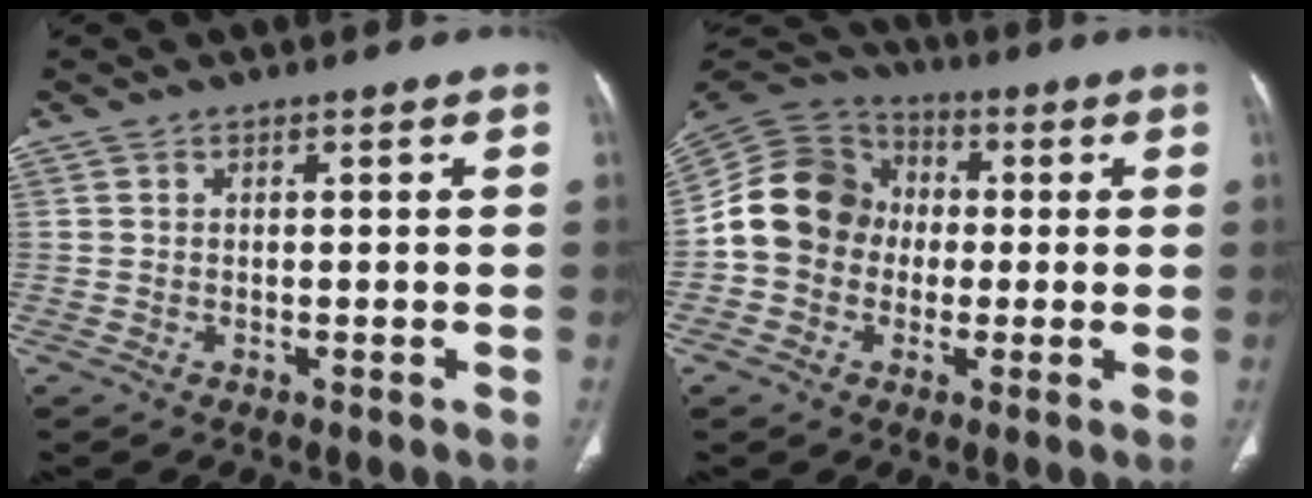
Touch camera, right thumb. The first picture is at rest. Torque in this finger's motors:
{"motor_torque": [0.03, 0.12, 0.71, -0.70, 0.24]}